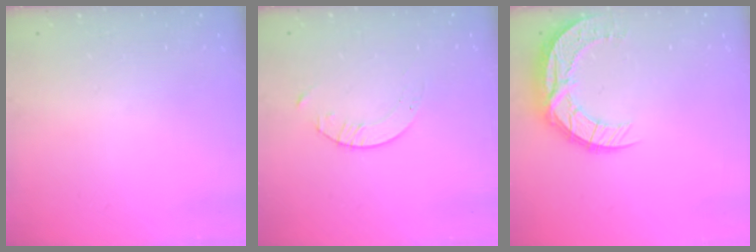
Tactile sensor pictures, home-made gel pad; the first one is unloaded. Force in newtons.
{"total": 1.7, "press": 1.7, "slide": 0.2}
{"total": 10.6, "press": 10.6, "slide": 0.7}